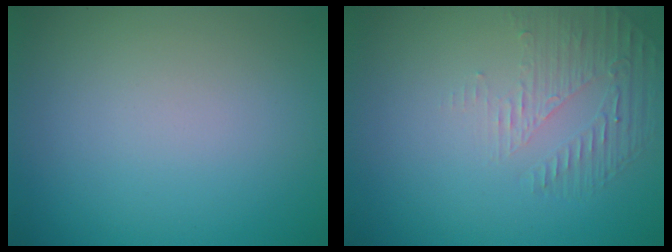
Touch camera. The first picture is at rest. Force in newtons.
{"total": 1.7, "press": 0.8, "slide": 1.5}